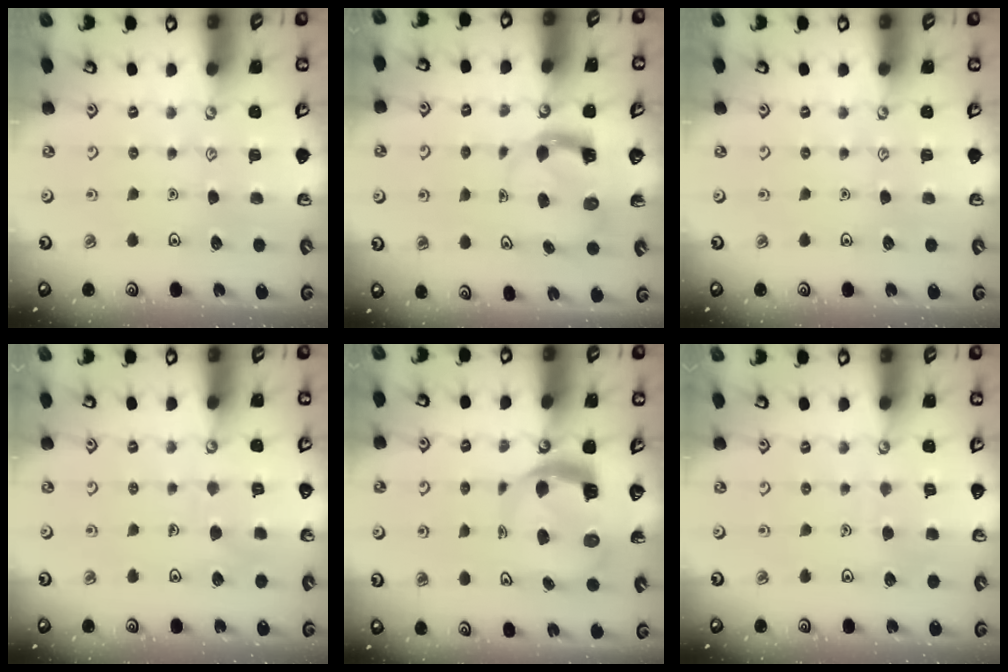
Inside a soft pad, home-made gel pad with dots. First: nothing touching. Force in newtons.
{"total": 4.0, "press": 3.9, "slide": 0.4}
{"total": 0.0}
{"total": 6.1, "press": 6.1, "slide": 0.3}
{"total": 8.1, "press": 8.0, "slide": 0.9}
{"total": 4.7, "press": 4.6, "slide": 0.4}